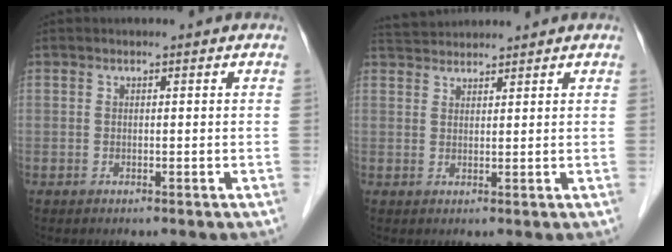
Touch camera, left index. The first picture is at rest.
{"total": 4.9, "force": [4.8, 0.5, 0.7], "torque": [-0.017, 0.037, 0.087]}